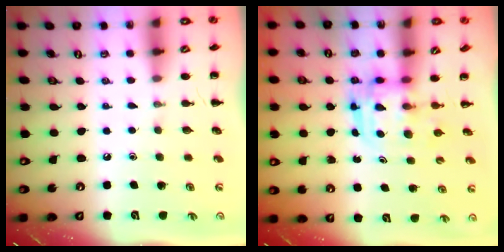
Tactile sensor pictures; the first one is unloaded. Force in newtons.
{"total": 3.0, "press": 3.0, "slide": 0.3}